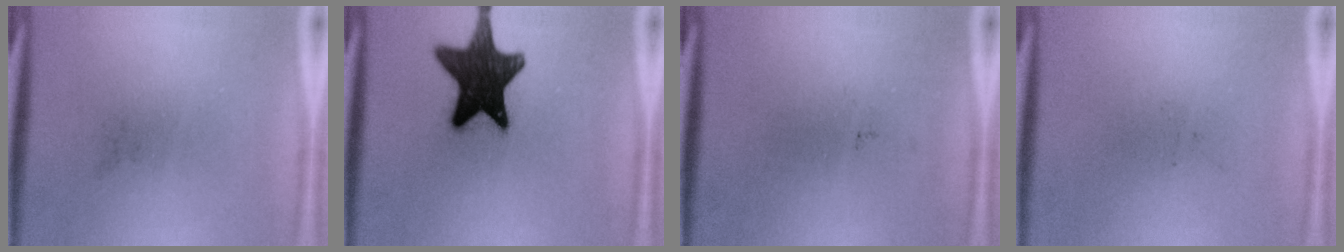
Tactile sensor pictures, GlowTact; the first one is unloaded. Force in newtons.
{"total": 16.2}
{"total": 0.0}
{"total": 0.0}